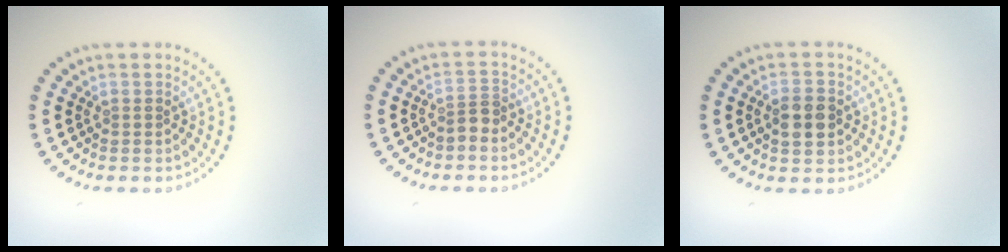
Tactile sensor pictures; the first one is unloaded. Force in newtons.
{"total": 1.6, "press": 1.2, "slide": 1.1}
{"total": 3.2, "press": 3.2, "slide": 0.3}